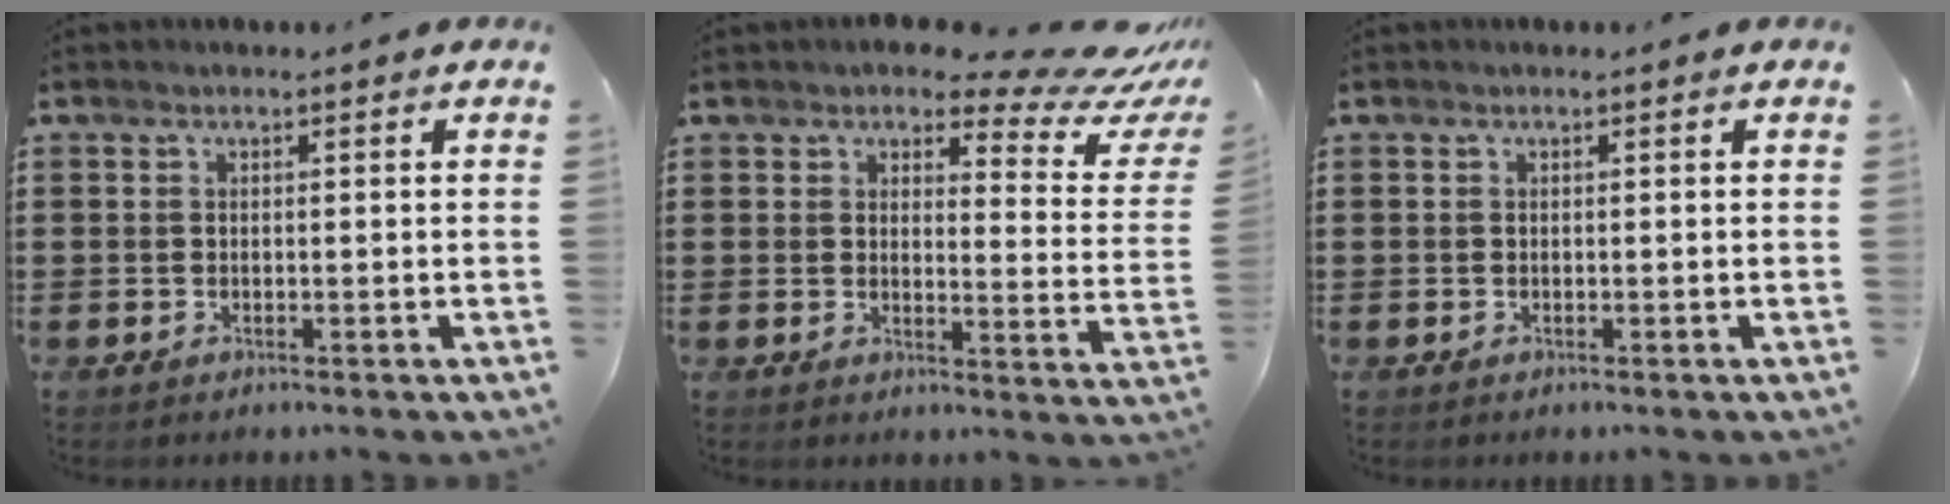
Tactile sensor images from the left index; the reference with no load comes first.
{"total": 6.8, "force": [5.6, 1.3, 3.6], "torque": [-0.059, -0.035, 0.092]}
{"total": 0.0}